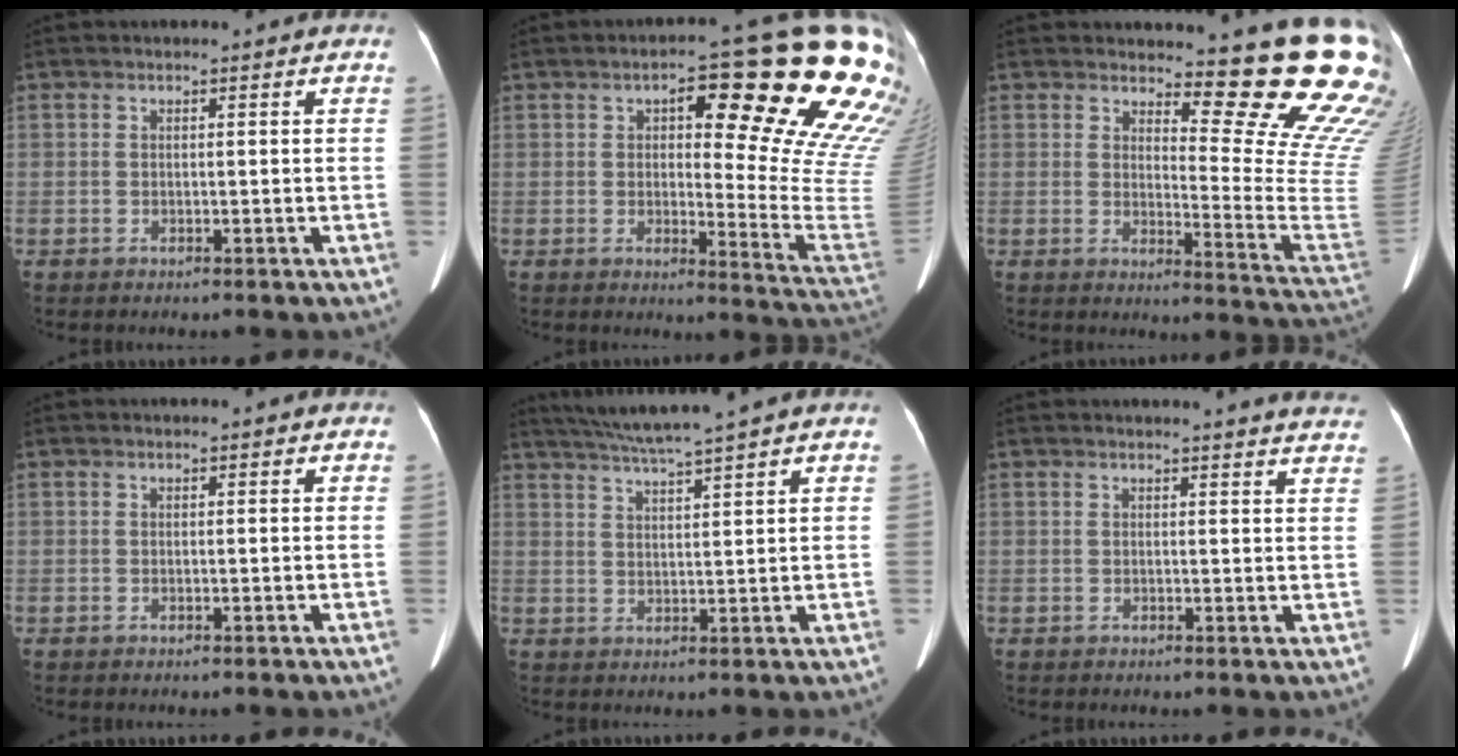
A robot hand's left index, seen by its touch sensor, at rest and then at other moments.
{"total": 22.9, "force": [12.0, 4.7, 18.9], "torque": [-0.176, -0.001, 0.140]}
{"total": 18.2, "force": [14.4, 2.3, 10.8], "torque": [-0.132, -0.113, 0.156]}
{"total": 0.0}
{"total": 7.4, "force": [6.4, -1.7, 3.4], "torque": [-0.060, 0.008, 0.110]}
{"total": 10.5, "force": [10.1, 0.1, 2.7], "torque": [-0.023, -0.030, 0.089]}